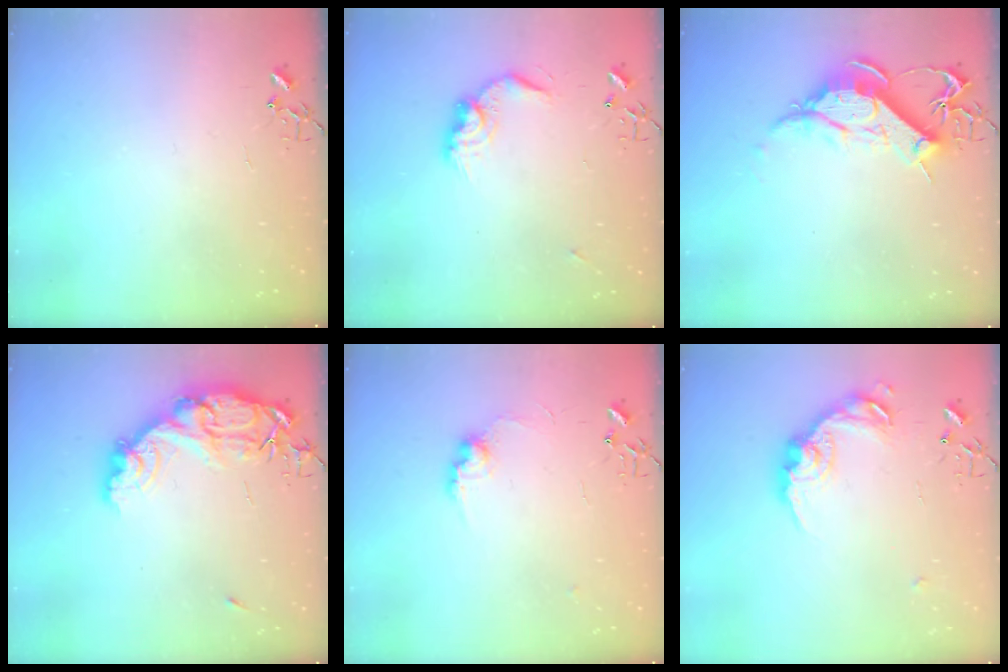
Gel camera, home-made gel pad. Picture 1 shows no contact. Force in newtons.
{"total": 12.5, "press": 12.5, "slide": 0.7}
{"total": 13.5, "press": 13.4, "slide": 1.6}
{"total": 15.2, "press": 15.1, "slide": 1.5}
{"total": 8.6, "press": 8.6, "slide": 0.4}
{"total": 15.4, "press": 15.4, "slide": 0.9}